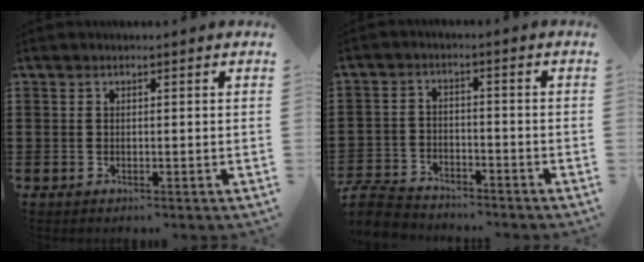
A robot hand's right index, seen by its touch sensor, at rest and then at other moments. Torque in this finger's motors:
{"motor_torque": [-1.41, 0.73, -1.06, -0.21]}